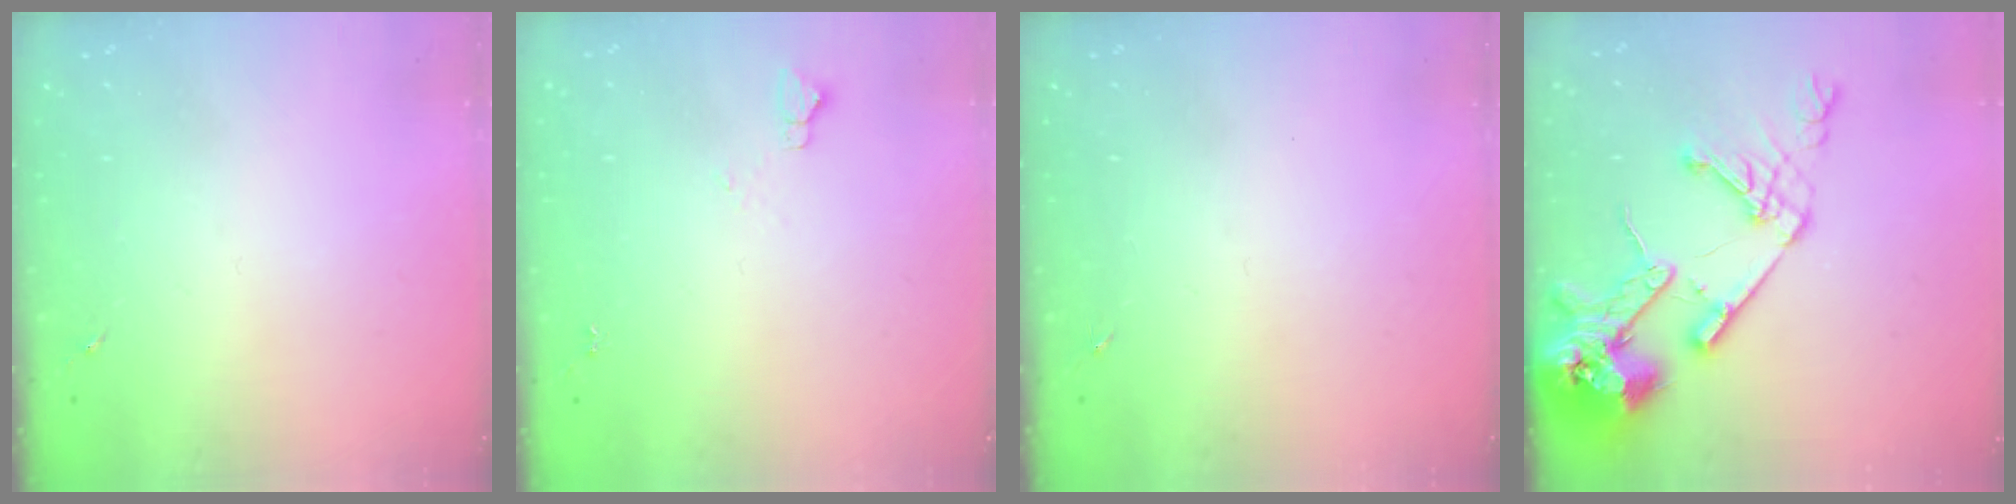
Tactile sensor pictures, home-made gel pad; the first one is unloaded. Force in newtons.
{"total": 3.5, "press": 3.5, "slide": 0.4}
{"total": 0.0}
{"total": 18.4, "press": 18.2, "slide": 2.5}